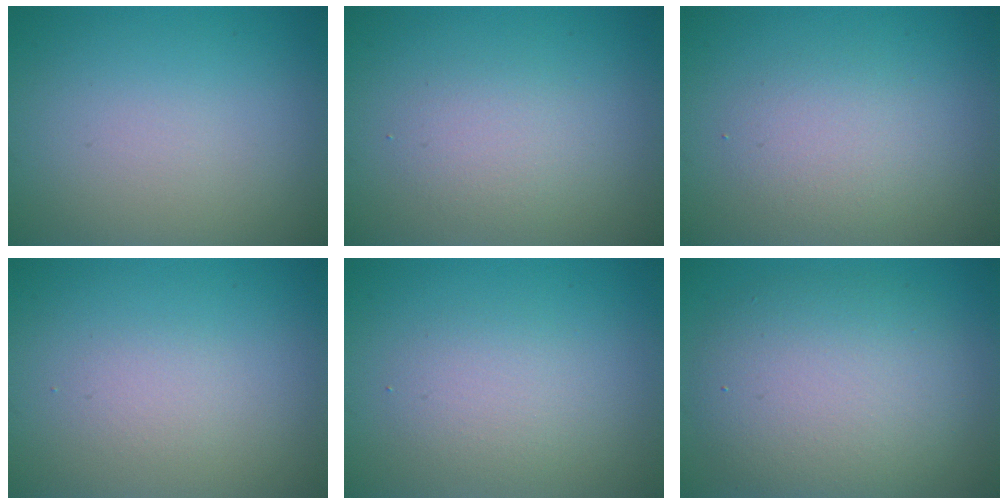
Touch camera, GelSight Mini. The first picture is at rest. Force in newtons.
{"total": 2.0, "press": 2.0, "slide": 0.1}
{"total": 2.4, "press": 2.4, "slide": 0.2}
{"total": 1.1, "press": 1.1, "slide": 0.1}
{"total": 2.2, "press": 2.2, "slide": 0.1}
{"total": 7.5, "press": 7.5, "slide": 0.4}